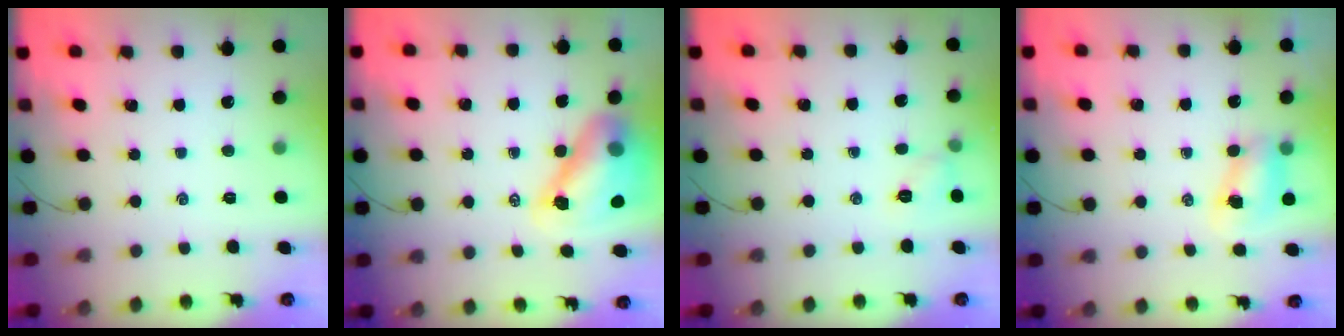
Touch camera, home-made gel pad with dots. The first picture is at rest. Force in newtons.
{"total": 13.5, "press": 13.0, "slide": 3.8}
{"total": 4.5, "press": 4.2, "slide": 1.6}
{"total": 7.0, "press": 6.9, "slide": 0.9}